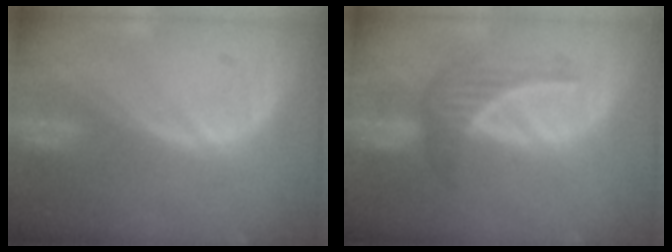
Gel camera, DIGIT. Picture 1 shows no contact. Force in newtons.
{"total": 3.6, "press": 3.5, "slide": 0.9}